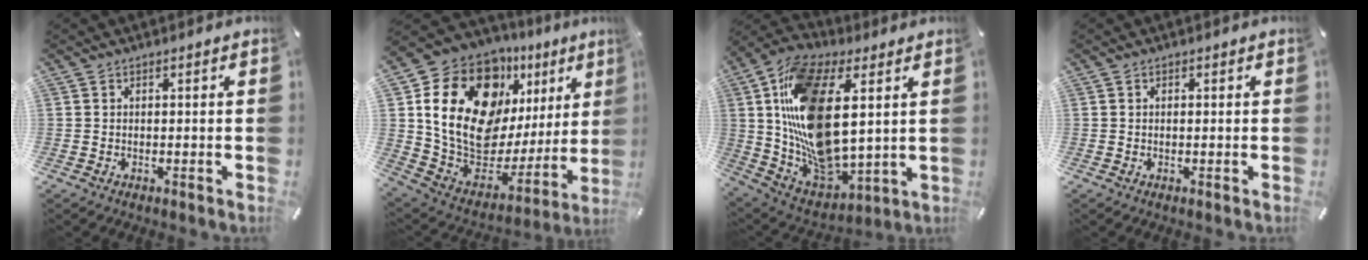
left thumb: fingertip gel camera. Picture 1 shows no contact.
{"total": 21.4, "force": [9.8, 13.9, 13.0], "torque": [-0.239, -0.079, 0.175]}
{"total": 21.9, "force": [5.4, 12.9, 16.8], "torque": [-0.362, -0.032, 0.098]}
{"total": 0.0}